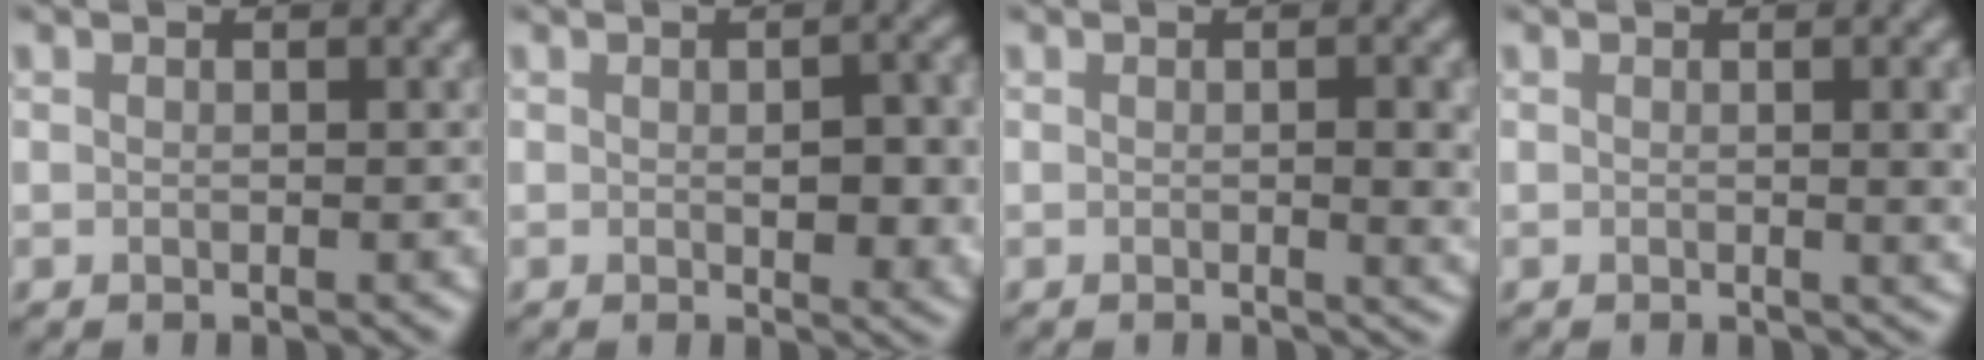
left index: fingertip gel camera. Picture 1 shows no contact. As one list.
[{"total": 5.1, "force": [-0.1, 2.2, 4.6], "torque": [-0.059, -0.008, 0.004]}, {"total": 3.4, "force": [0.0, 0.9, 3.3], "torque": [-0.039, -0.001, 0.000]}, {"total": 3.8, "force": [0.2, 1.3, 3.6], "torque": [-0.033, 0.003, 0.002]}]